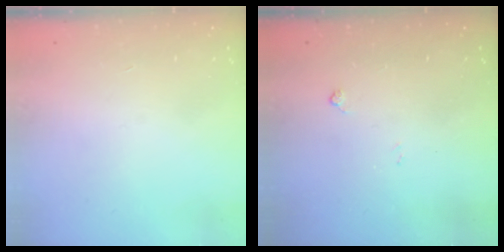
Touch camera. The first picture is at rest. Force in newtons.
{"total": 3.8, "press": 3.7, "slide": 0.7}